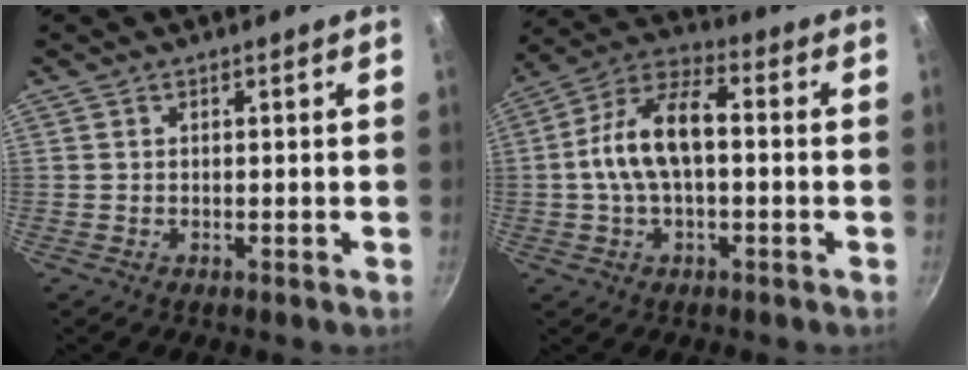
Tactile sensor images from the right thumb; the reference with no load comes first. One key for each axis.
{"total": 13.2, "fx": -0.2, "fy": 6.9, "fz": 11.3, "tx": -0.195, "ty": 0.042, "tz": -0.018}